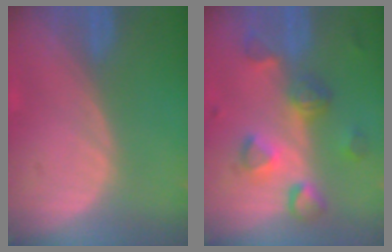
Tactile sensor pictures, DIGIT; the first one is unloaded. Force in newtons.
{"total": 8.0, "press": 7.3, "slide": 3.1}